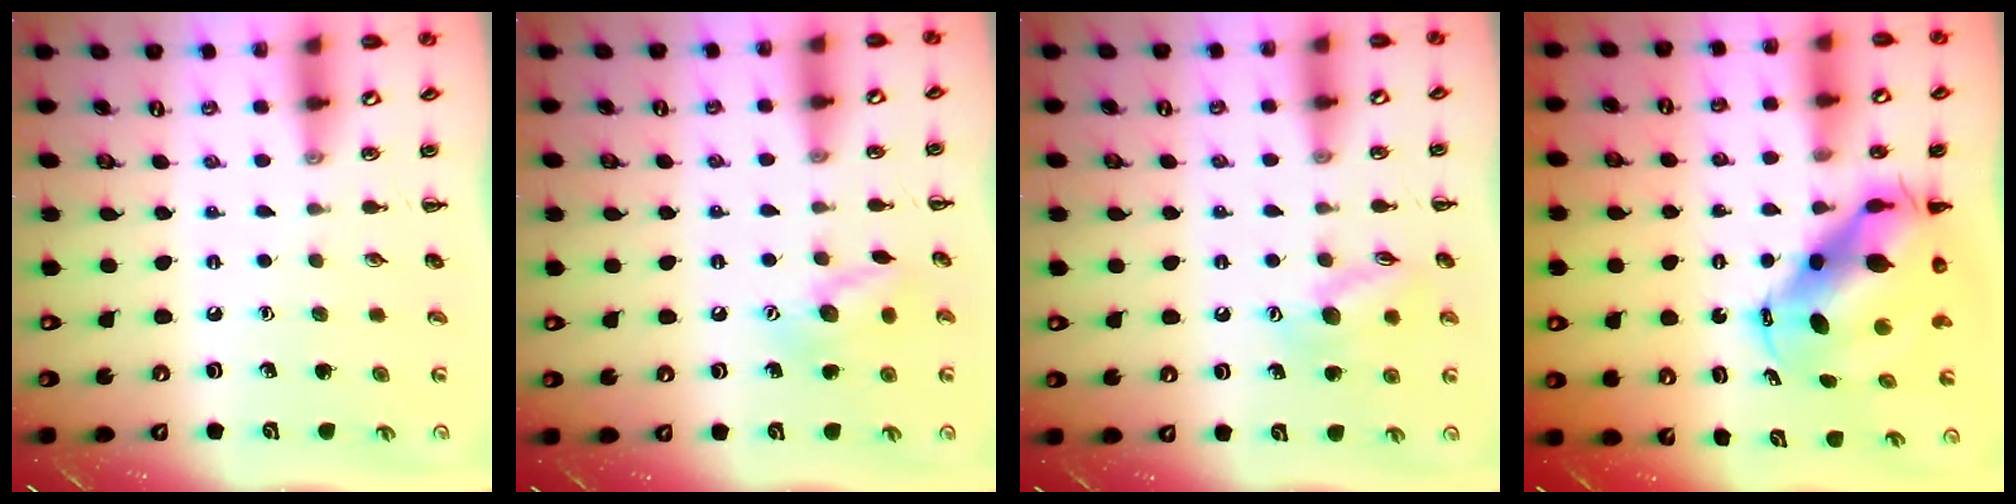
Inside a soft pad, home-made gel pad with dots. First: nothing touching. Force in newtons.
{"total": 10.4, "press": 10.4, "slide": 0.6}
{"total": 11.2, "press": 11.1, "slide": 0.9}
{"total": 11.0, "press": 10.7, "slide": 2.5}